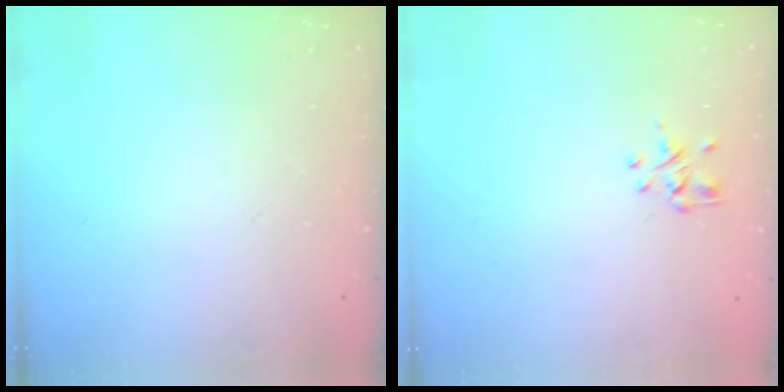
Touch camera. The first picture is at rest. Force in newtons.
{"total": 1.2, "press": 1.1, "slide": 0.5}